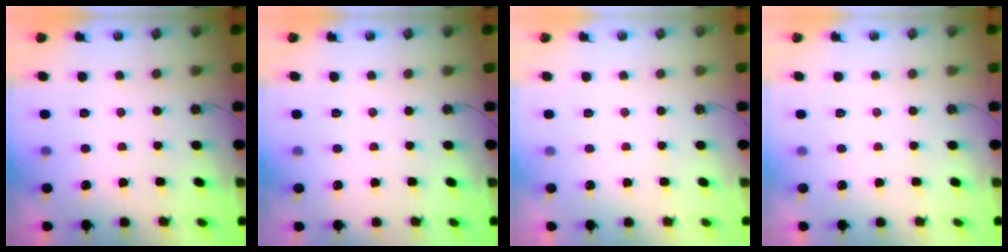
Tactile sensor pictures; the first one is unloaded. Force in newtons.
{"total": 0.0}
{"total": 0.0}
{"total": 0.0}